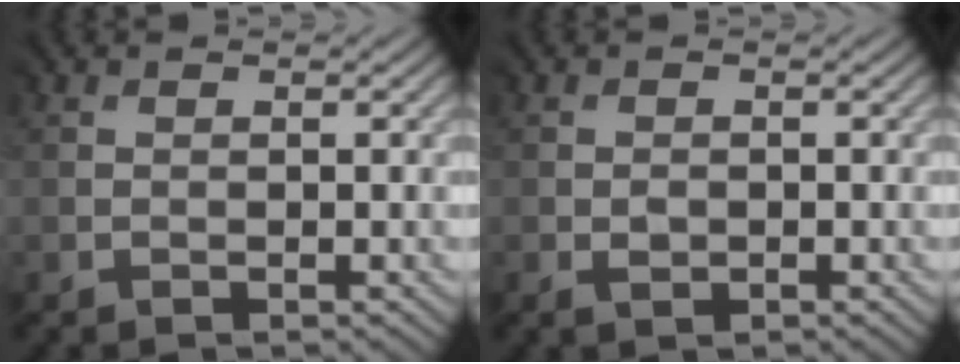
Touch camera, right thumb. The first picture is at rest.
{"total": 0.9, "force": [-0.3, 0.8, 0.3], "torque": [-0.002, -0.003, -0.003]}